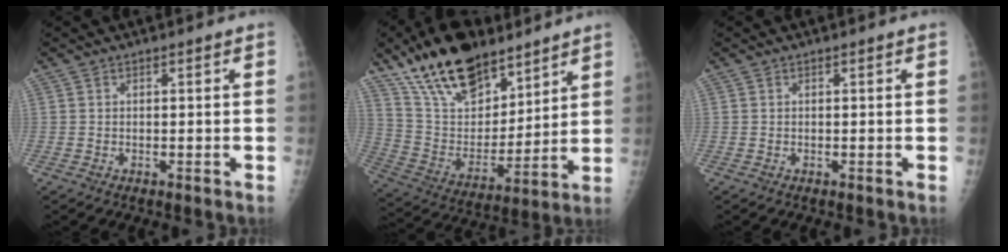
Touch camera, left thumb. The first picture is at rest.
{"total": 21.5, "force": [15.4, 10.0, 11.2], "torque": [-0.161, -0.057, 0.281]}
{"total": 0.0}